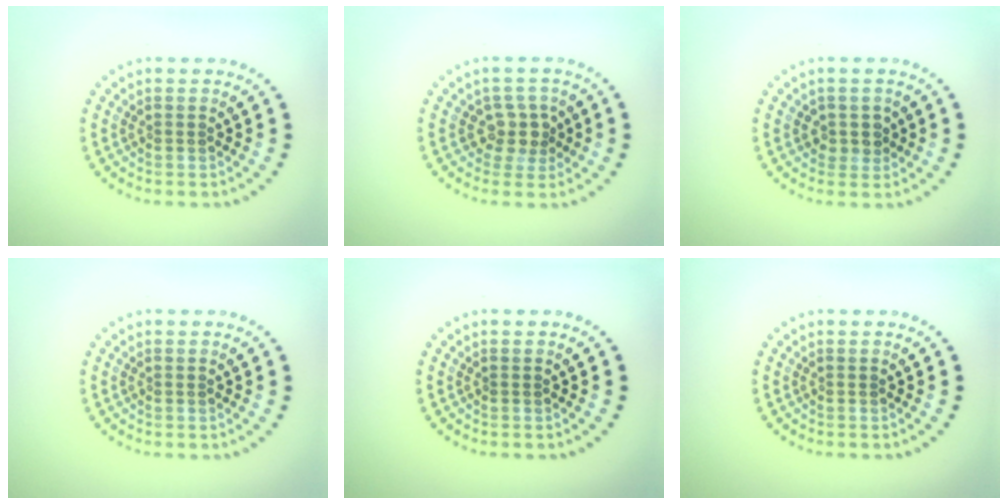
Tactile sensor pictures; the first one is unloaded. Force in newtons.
{"total": 2.4, "press": 2.1, "slide": 1.2}
{"total": 1.8, "press": 1.5, "slide": 0.9}
{"total": 0.0}
{"total": 0.0}
{"total": 0.0}